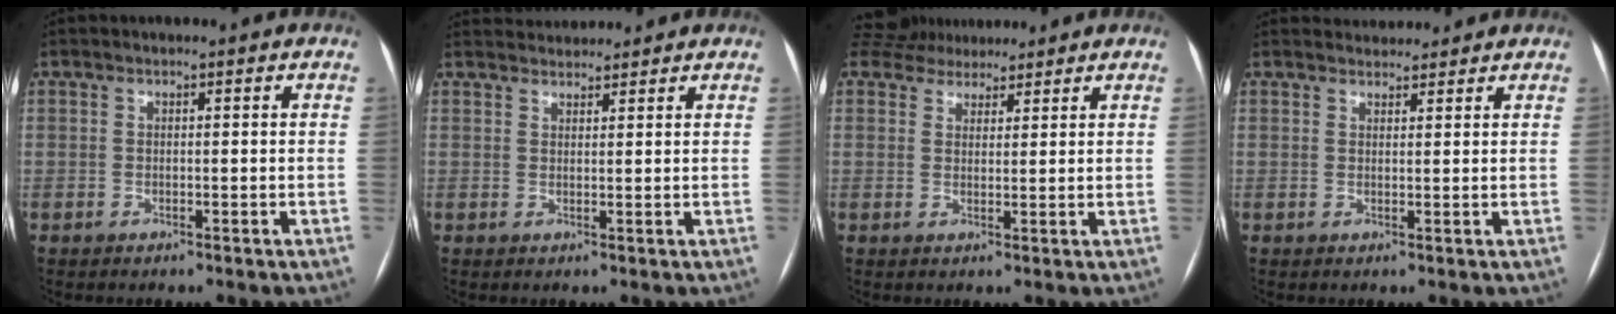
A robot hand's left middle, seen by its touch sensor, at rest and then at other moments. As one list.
[{"total": 4.2, "force": [4.2, 0.6, 0.2], "torque": [-0.008, 0.030, 0.069]}, {"total": 7.1, "force": [6.5, 2.8, 1.2], "torque": [-0.017, 0.030, 0.103]}, {"total": 4.0, "force": [3.8, 1.0, 0.1], "torque": [-0.001, 0.023, 0.054]}]